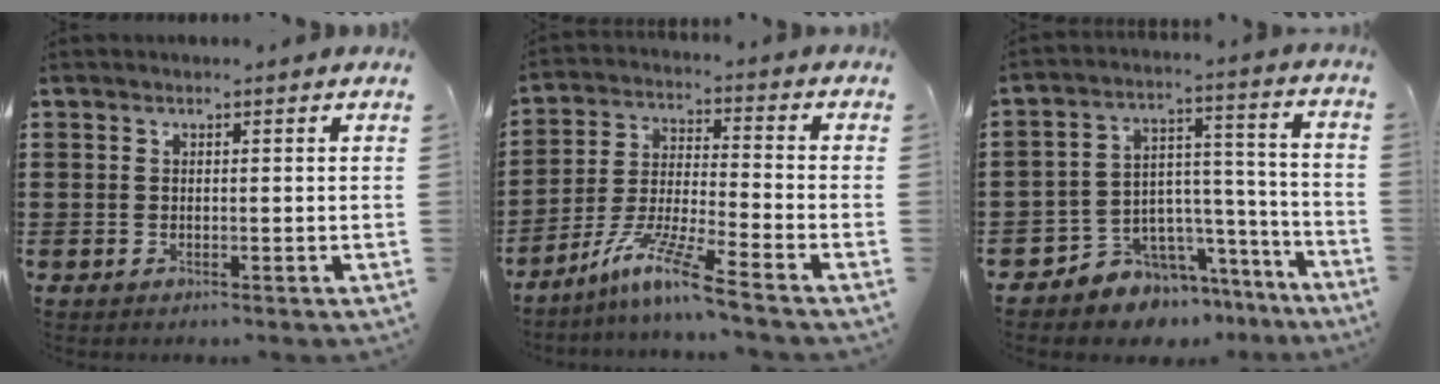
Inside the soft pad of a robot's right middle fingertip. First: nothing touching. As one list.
[{"total": 9.5, "force": [-7.5, -0.2, 5.8], "torque": [-0.130, -0.014, -0.151]}, {"total": 6.4, "force": [-5.6, 3.2, -0.4], "torque": [-0.005, 0.003, -0.105]}]